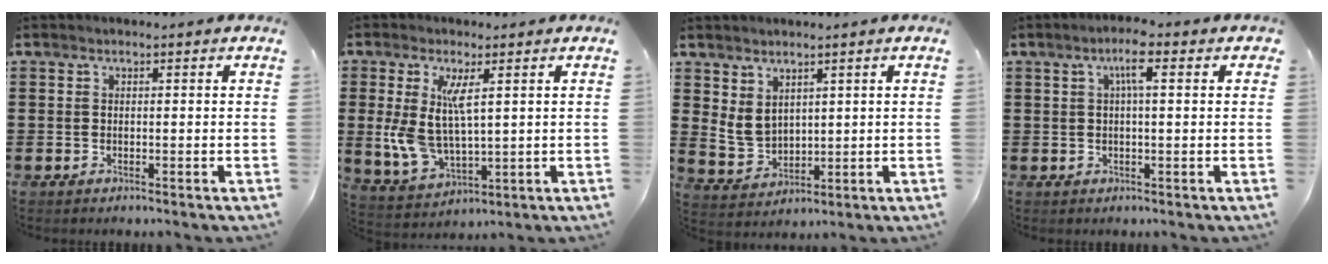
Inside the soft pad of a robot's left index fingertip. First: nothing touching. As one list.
[{"total": 8.5, "force": [2.1, 4.0, 7.2], "torque": [-0.161, 0.000, 0.035]}, {"total": 4.2, "force": [2.3, 2.8, 2.0], "torque": [-0.057, 0.000, 0.043]}, {"total": 4.0, "force": [1.5, 0.8, 3.6], "torque": [-0.073, 0.012, 0.023]}]